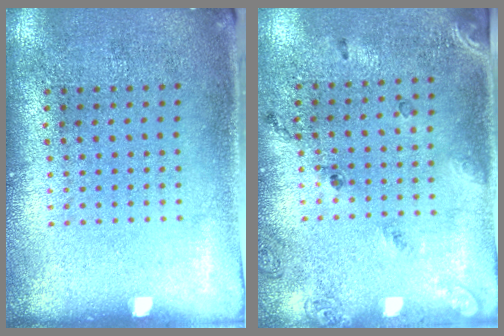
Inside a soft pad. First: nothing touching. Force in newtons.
{"total": 1.7, "press": 1.1, "slide": 1.3}